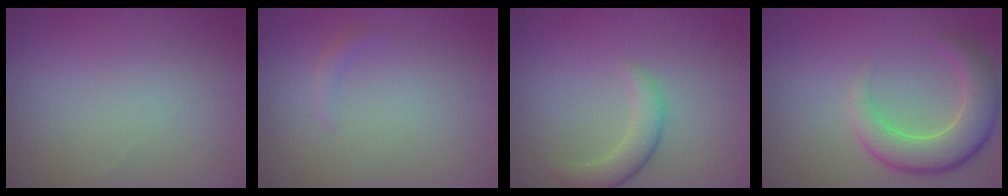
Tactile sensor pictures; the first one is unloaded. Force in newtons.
{"total": 0.9, "press": 0.9, "slide": 0.1}
{"total": 2.8, "press": 2.7, "slide": 0.3}
{"total": 5.7, "press": 5.7, "slide": 0.6}